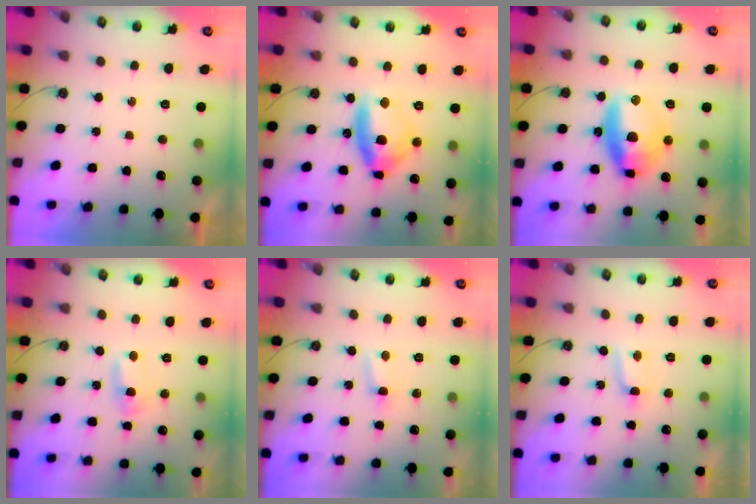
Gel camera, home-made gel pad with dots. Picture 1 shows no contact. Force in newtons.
{"total": 13.7, "press": 13.6, "slide": 1.9}
{"total": 12.8, "press": 12.7, "slide": 1.2}
{"total": 4.6, "press": 0.9, "slide": 4.5}
{"total": 2.5, "press": 2.5, "slide": 0.4}
{"total": 3.3, "press": 3.3, "slide": 0.4}